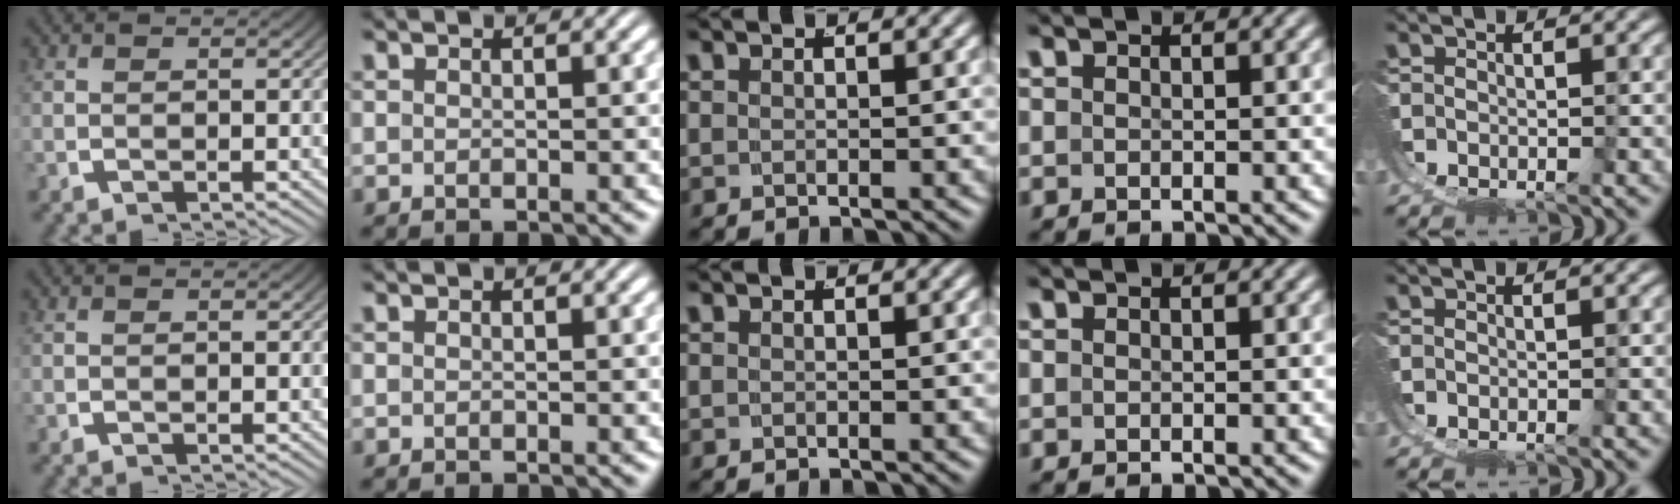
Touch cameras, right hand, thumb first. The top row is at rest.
{}